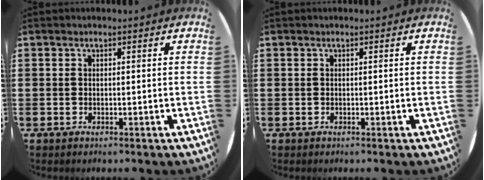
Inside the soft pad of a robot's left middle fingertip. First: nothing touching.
{"total": 0.0}